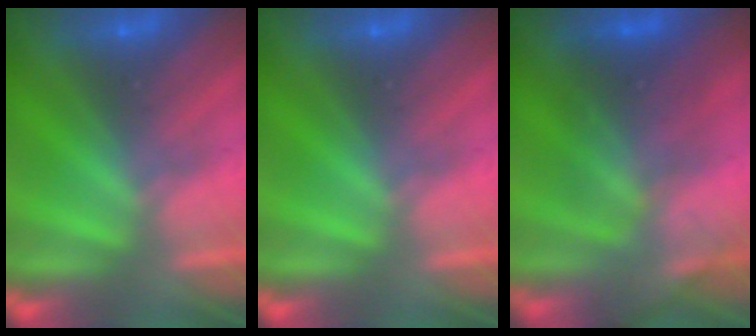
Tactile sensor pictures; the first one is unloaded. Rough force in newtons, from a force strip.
{"total": 0.0}
{"total": 2.6}